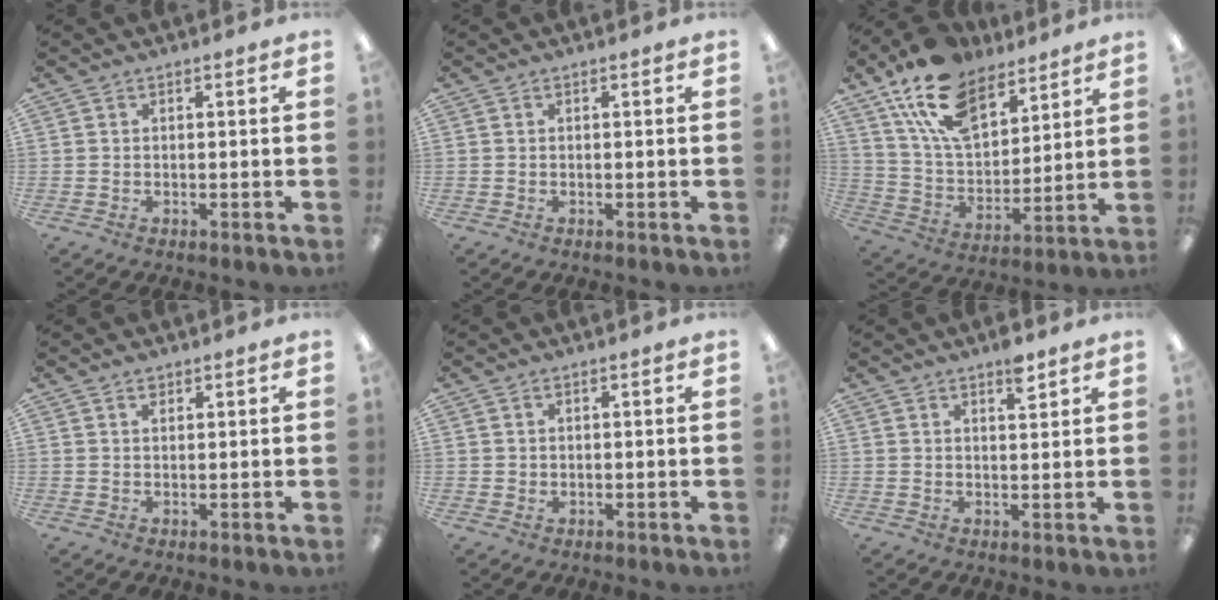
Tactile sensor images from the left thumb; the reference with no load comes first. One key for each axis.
{"total": 0.0}
{"total": 18.0, "fx": 12.0, "fy": 9.5, "fz": 9.5, "tx": -0.186, "ty": -0.049, "tz": 0.222}
{"total": 1.2, "fx": 0.9, "fy": 0.5, "fz": 0.5, "tx": -0.004, "ty": -0.003, "tz": 0.016}
{"total": 0.9, "fx": 0.5, "fy": 0.8, "fz": 0.1, "tx": -0.003, "ty": 0.004, "tz": 0.008}
{"total": 4.3, "fx": 3.1, "fy": 1.4, "fz": 2.7, "tx": -0.029, "ty": -0.018, "tz": 0.047}